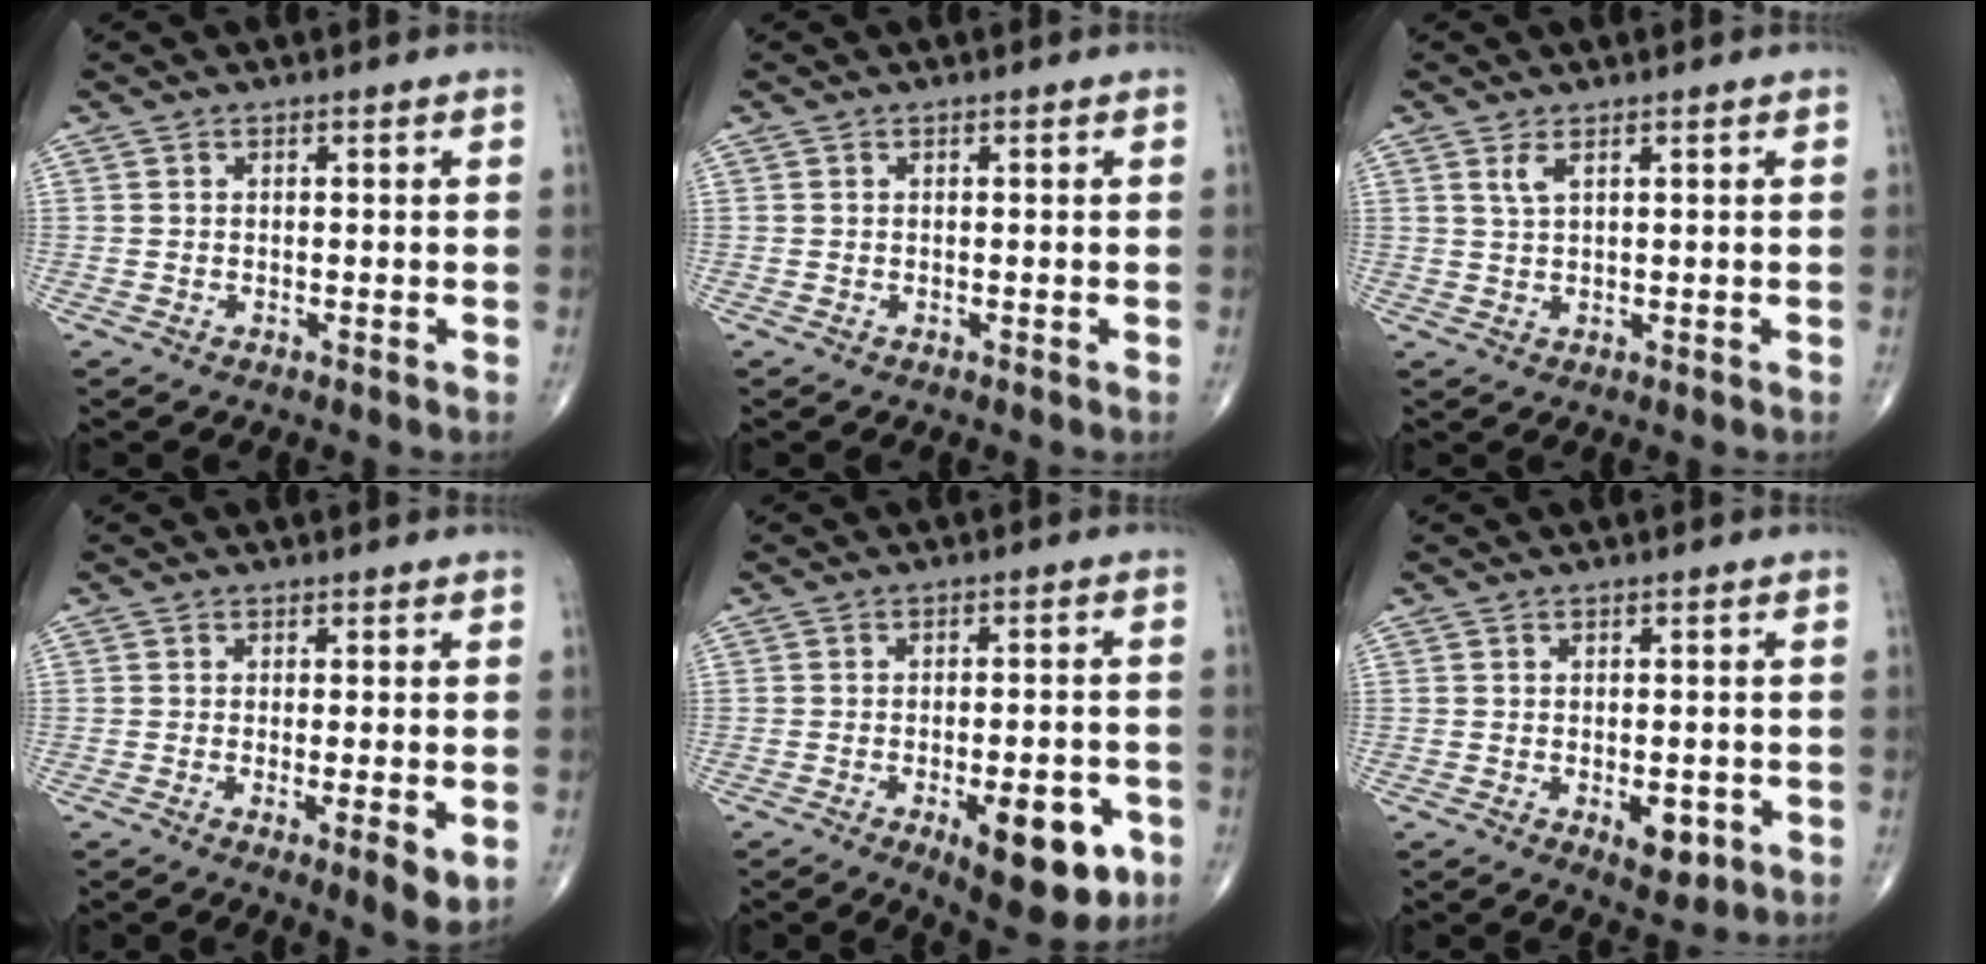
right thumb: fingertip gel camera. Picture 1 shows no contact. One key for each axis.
{"total": 0.0}
{"total": 2.0, "fx": 1.1, "fy": 0.6, "fz": 1.6, "tx": -0.038, "ty": -0.002, "tz": 0.028}
{"total": 5.5, "fx": -1.1, "fy": 1.2, "fz": 5.3, "tx": -0.082, "ty": -0.017, "tz": -0.019}
{"total": 12.9, "fx": -5.5, "fy": 5.1, "fz": 10.5, "tx": -0.118, "ty": 0.015, "tz": -0.066}
{"total": 4.7, "fx": -1.6, "fy": 2.4, "fz": 3.8, "tx": -0.038, "ty": 0.001, "tz": -0.014}